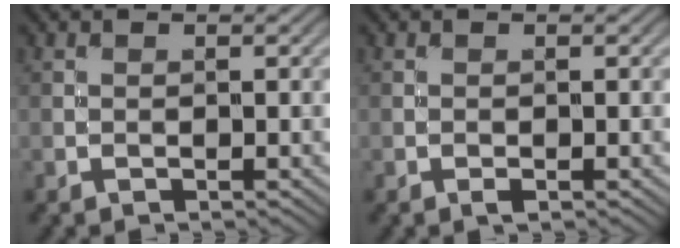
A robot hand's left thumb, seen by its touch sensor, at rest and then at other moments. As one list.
[{"total": 0.5, "force": [-0.3, 0.2, 0.5], "torque": [-0.008, -0.001, -0.006]}]